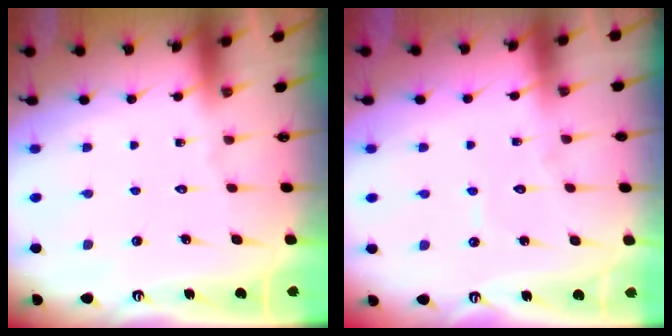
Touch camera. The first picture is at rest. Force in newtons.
{"total": 3.9, "press": 3.8, "slide": 0.2}